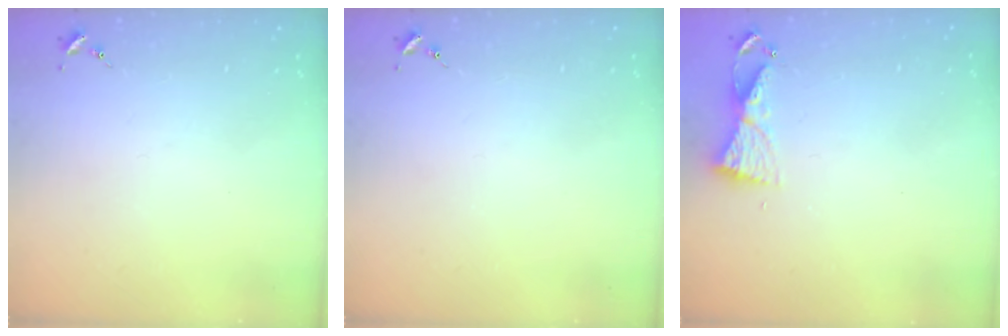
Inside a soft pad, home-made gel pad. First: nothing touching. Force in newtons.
{"total": 0.0}
{"total": 5.4, "press": 5.4, "slide": 0.5}